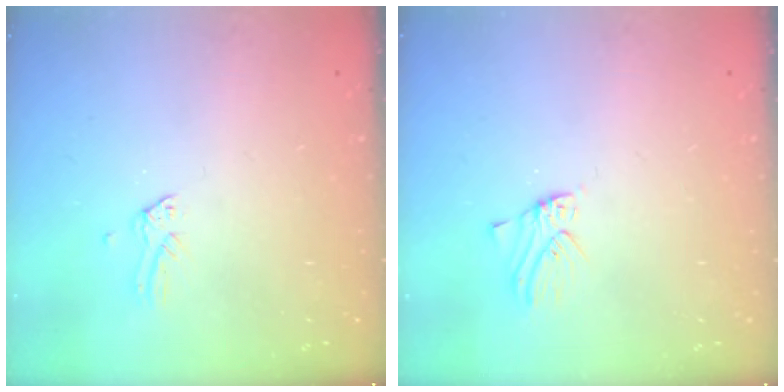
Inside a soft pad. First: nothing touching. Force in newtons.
{"total": 1.7, "press": 1.7, "slide": 0.2}